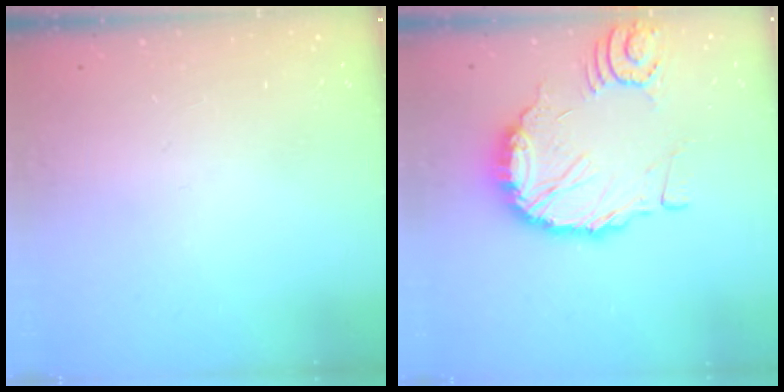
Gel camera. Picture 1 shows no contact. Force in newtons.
{"total": 14.6, "press": 14.5, "slide": 1.9}